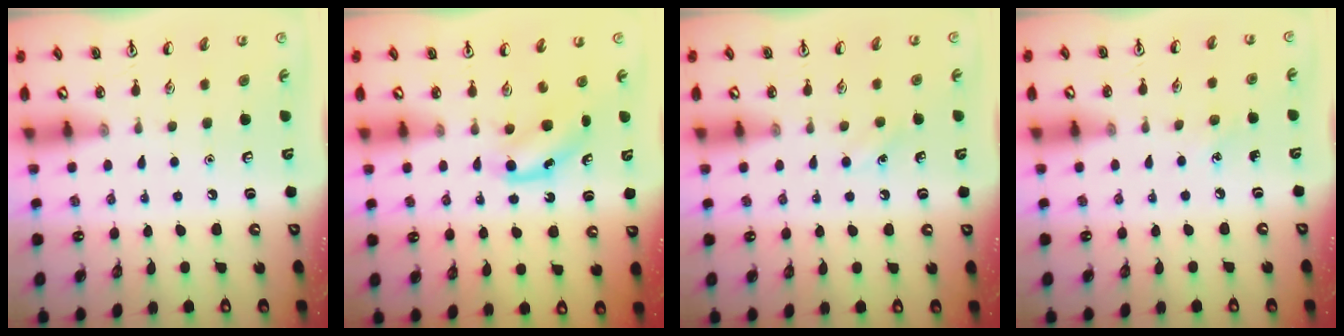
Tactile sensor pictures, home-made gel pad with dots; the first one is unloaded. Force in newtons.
{"total": 3.9, "press": 3.8, "slide": 0.9}
{"total": 4.2, "press": 3.9, "slide": 1.4}
{"total": 3.3, "press": 3.1, "slide": 1.2}